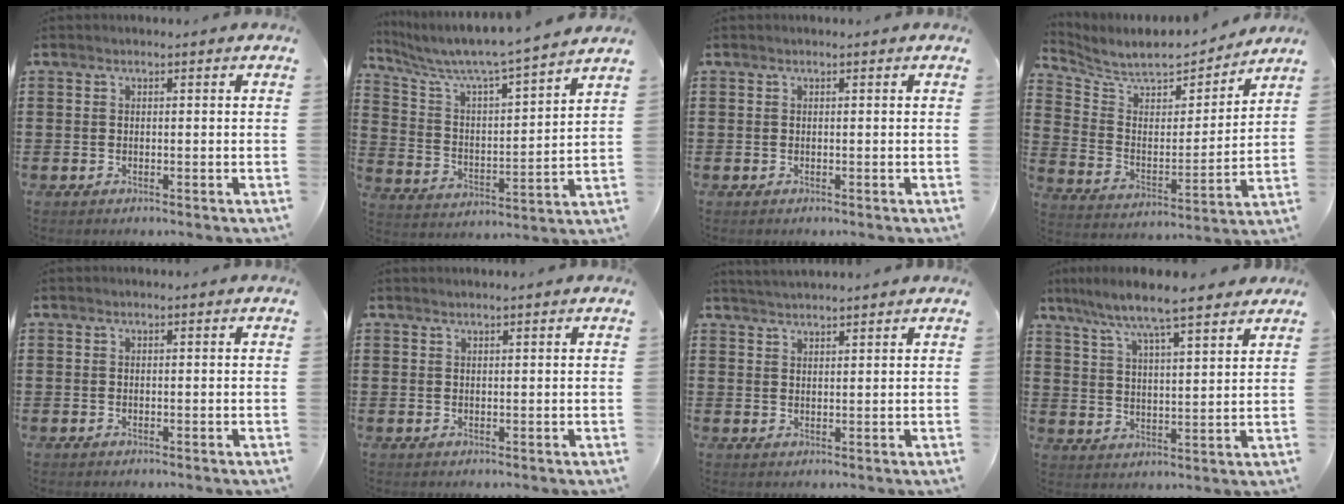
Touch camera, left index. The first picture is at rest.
{"total": 6.3, "force": [5.8, -0.1, 2.6], "torque": [-0.077, -0.048, 0.090]}
{"total": 0.0}
{"total": 7.3, "force": [6.9, 1.7, 1.8], "torque": [-0.072, -0.051, 0.118]}
{"total": 0.0}
{"total": 0.8, "force": [0.7, -0.1, 0.3], "torque": [-0.006, -0.003, 0.013]}
{"total": 2.2, "force": [2.2, -0.1, 0.0], "torque": [-0.005, -0.001, 0.044]}
{"total": 7.2, "force": [6.2, 0.4, 3.5], "torque": [-0.093, -0.026, 0.106]}